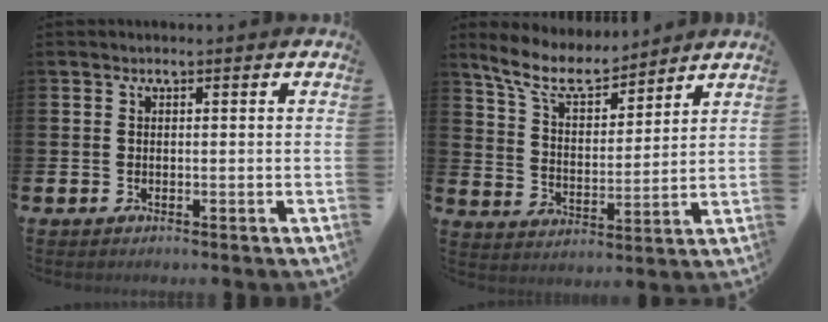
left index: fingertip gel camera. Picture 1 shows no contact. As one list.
[{"total": 8.7, "force": [7.7, 2.5, 3.2], "torque": [-0.098, -0.038, 0.139]}]